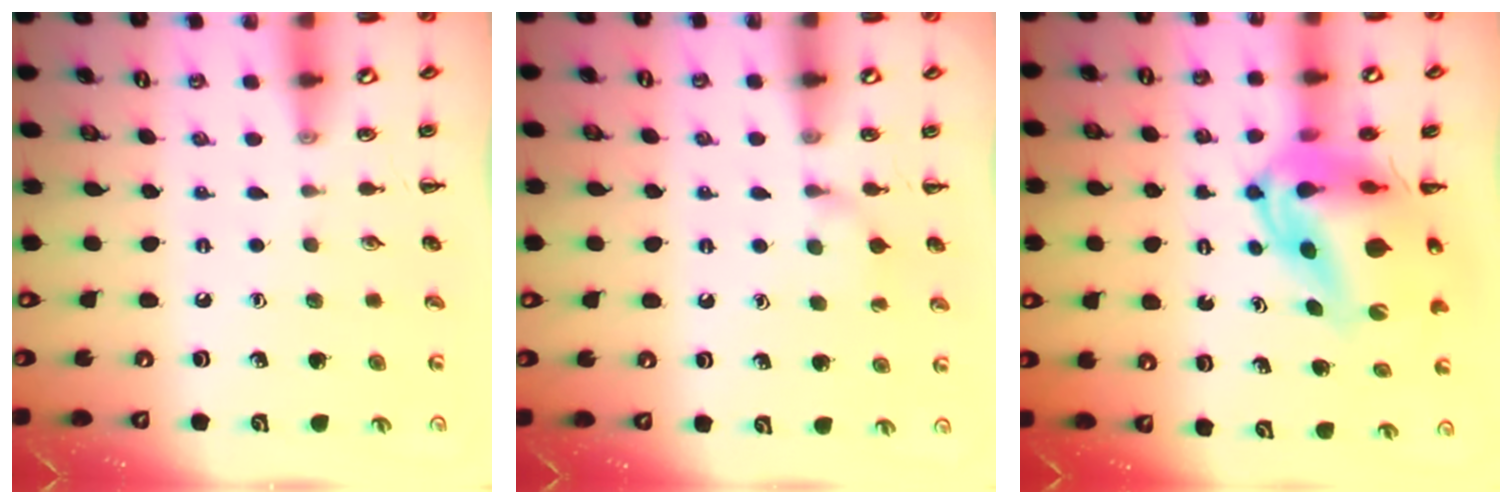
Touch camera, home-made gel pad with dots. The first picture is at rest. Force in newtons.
{"total": 5.5, "press": 5.2, "slide": 1.7}
{"total": 11.3, "press": 10.7, "slide": 3.4}